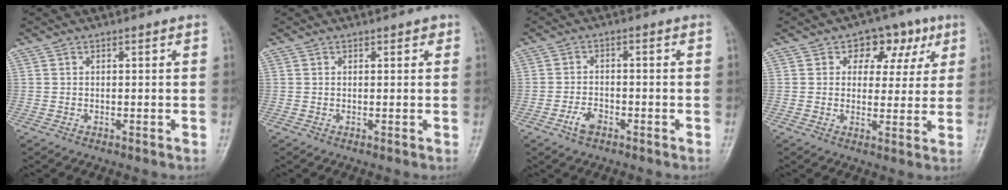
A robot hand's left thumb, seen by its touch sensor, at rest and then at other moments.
{"total": 0.8, "force": [0.5, 0.4, 0.4], "torque": [0.003, -0.002, 0.003]}
{"total": 3.5, "force": [-2.1, 1.9, 2.0], "torque": [-0.036, 0.015, -0.037]}
{"total": 8.8, "force": [3.7, 6.4, 4.8], "torque": [-0.010, -0.005, 0.044]}